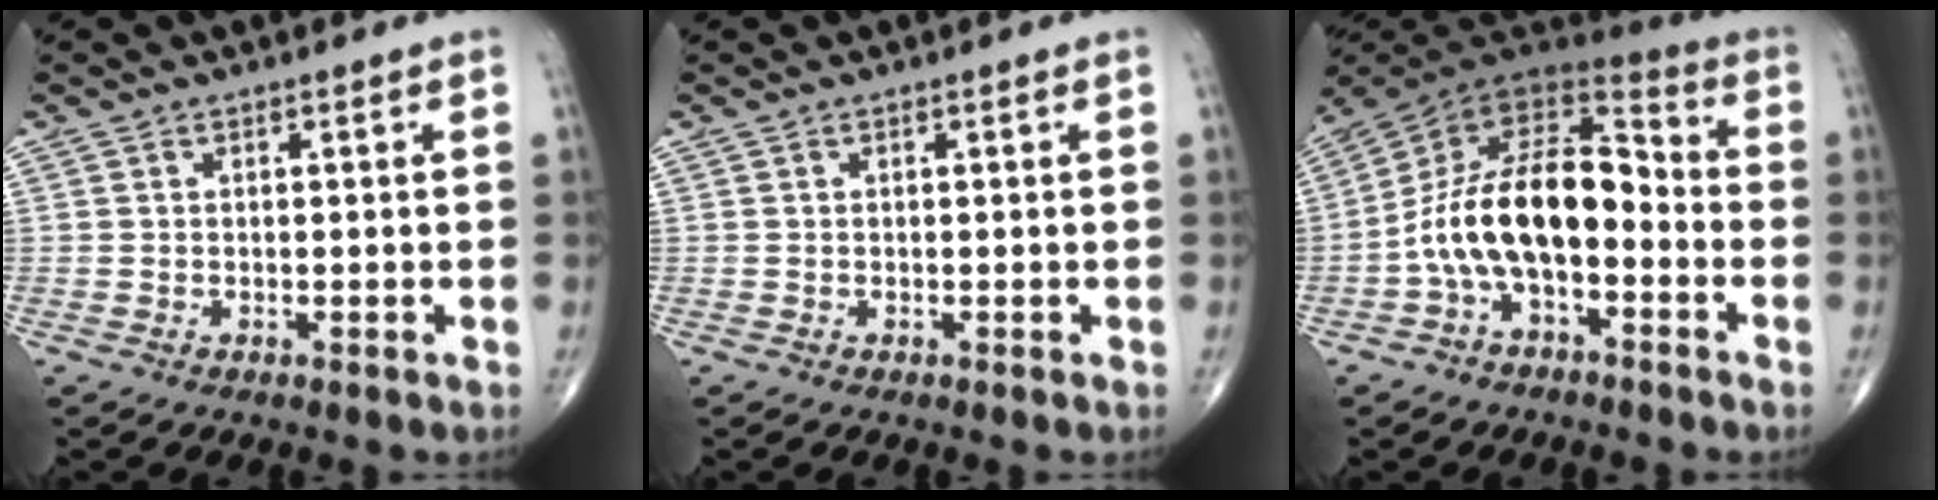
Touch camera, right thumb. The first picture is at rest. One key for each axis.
{"total": 0.0}
{"total": 17.6, "fx": -3.6, "fy": 9.5, "fz": 14.4, "tx": -0.237, "ty": 0.065, "tz": -0.073}